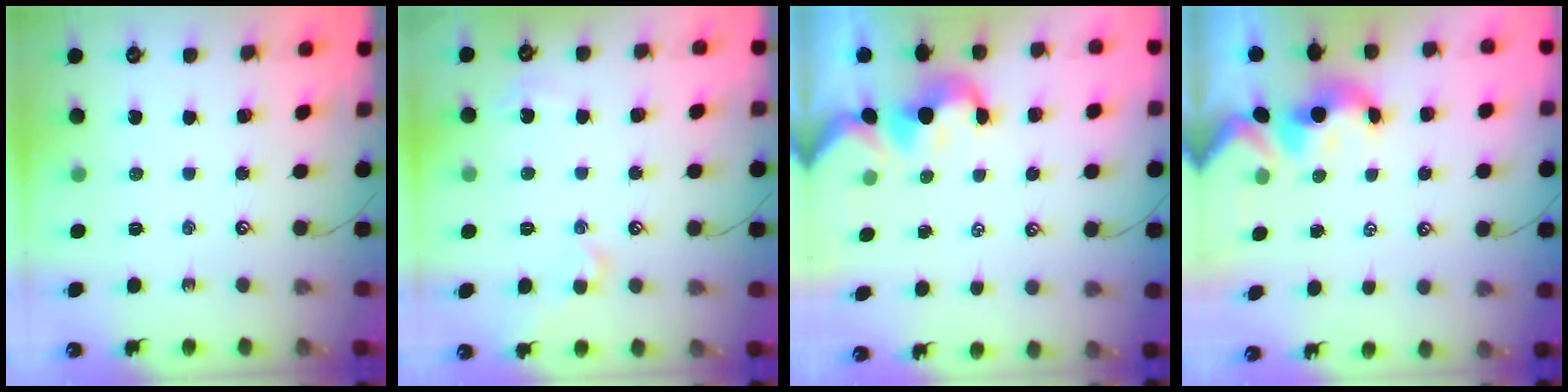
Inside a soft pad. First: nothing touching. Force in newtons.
{"total": 1.9, "press": 1.9, "slide": 0.5}
{"total": 0.5, "press": 0.2, "slide": 0.5}
{"total": 1.6, "press": 1.4, "slide": 0.7}